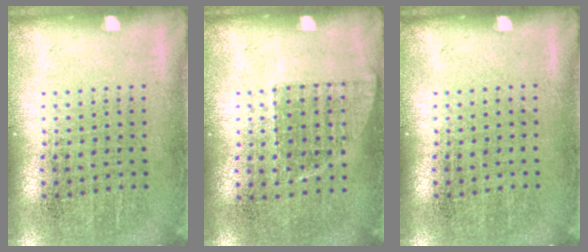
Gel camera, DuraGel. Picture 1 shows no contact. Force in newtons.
{"total": 0.7, "press": 0.7, "slide": 0.3}
{"total": 0.0}